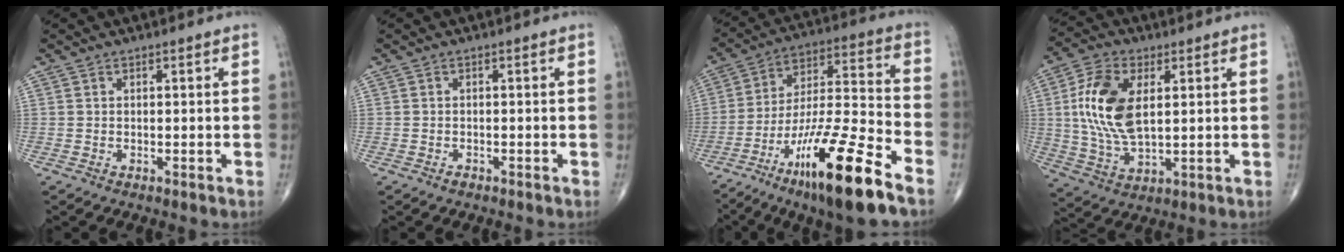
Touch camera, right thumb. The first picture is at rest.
{"total": 0.7, "force": [-0.6, 0.3, 0.2], "torque": [0.002, 0.001, -0.014]}
{"total": 21.6, "force": [-12.9, 3.5, 17.0], "torque": [-0.313, 0.056, -0.224]}
{"total": 14.1, "force": [2.5, 7.4, 11.7], "torque": [-0.233, -0.005, 0.050]}